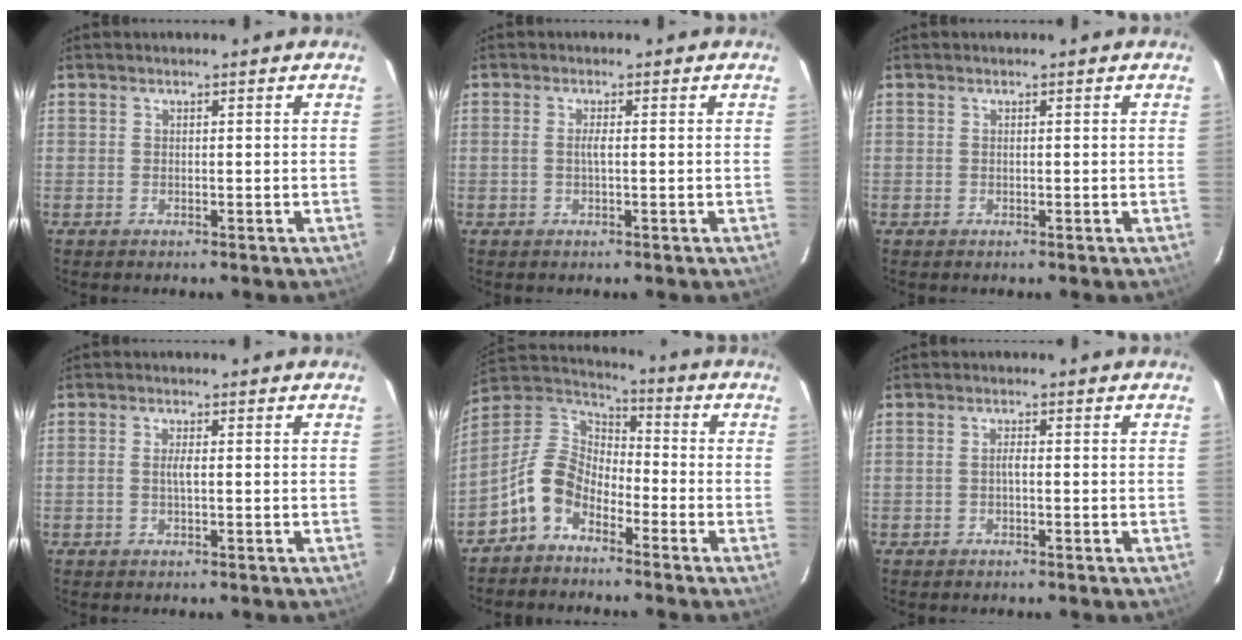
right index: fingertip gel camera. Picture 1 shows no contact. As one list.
[{"total": 1.4, "force": [-0.2, 0.1, 1.4], "torque": [-0.028, 0.001, -0.005]}, {"total": 0.0}, {"total": 1.6, "force": [-0.2, 0.2, 1.6], "torque": [-0.032, 0.001, -0.006]}, {"total": 10.2, "force": [-5.8, 6.4, 5.4], "torque": [-0.116, 0.028, -0.126]}, {"total": 1.2, "force": [-0.4, 0.2, 1.1], "torque": [-0.022, 0.006, -0.008]}]